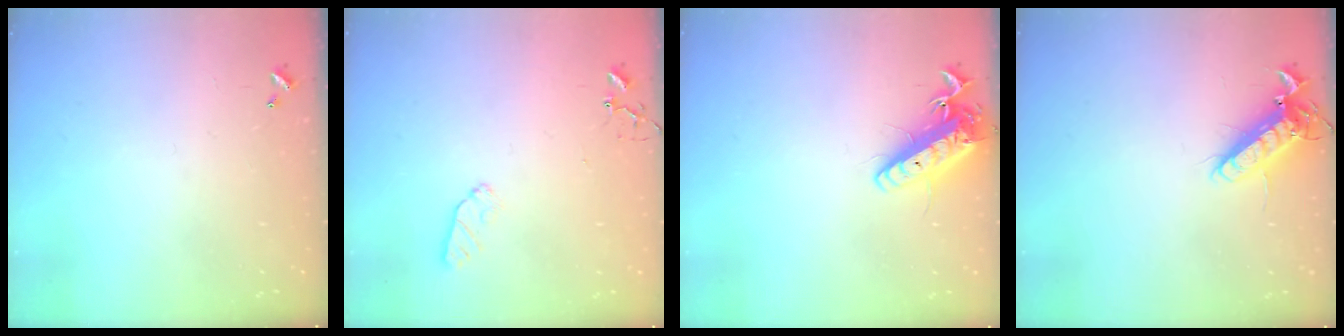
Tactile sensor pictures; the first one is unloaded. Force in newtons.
{"total": 5.4, "press": 5.3, "slide": 0.7}
{"total": 14.5, "press": 14.2, "slide": 2.8}
{"total": 12.6, "press": 12.4, "slide": 2.4}